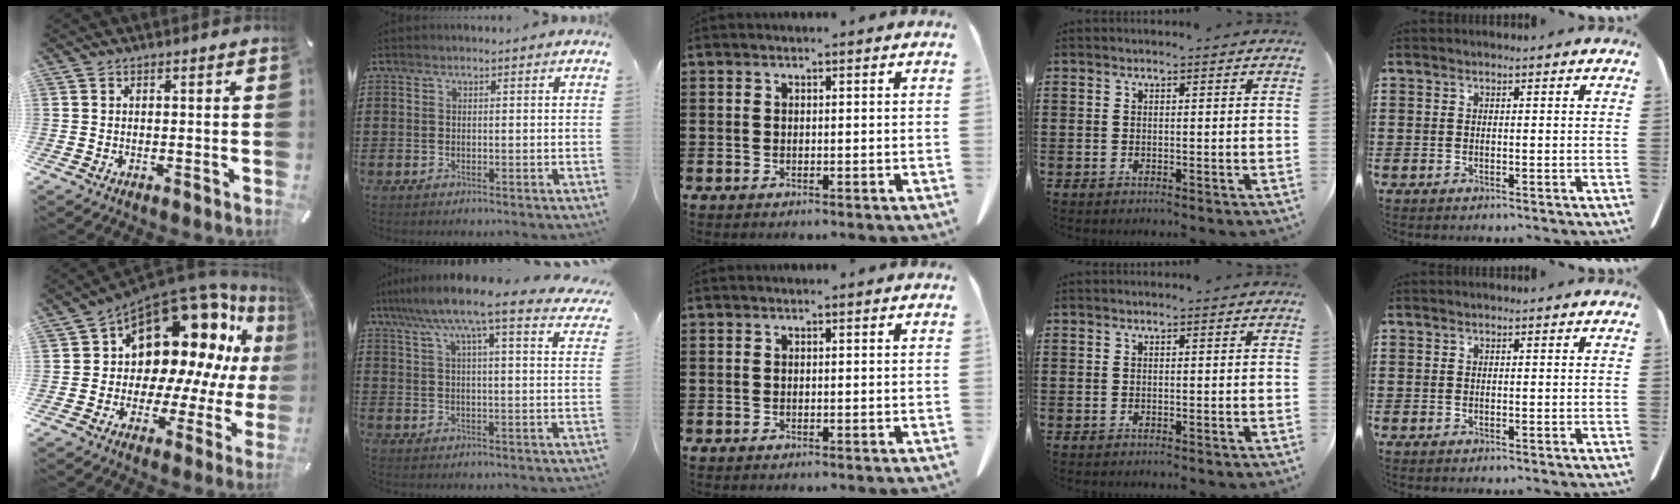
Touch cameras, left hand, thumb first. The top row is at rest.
{"thumb": {"total": 17.2, "force": [10.0, 10.6, 9.1], "torque": [-0.119, -0.106, 0.177]}, "index": {"total": 9.5, "force": [7.5, 0.3, 5.8], "torque": [-0.138, -0.027, 0.125]}}